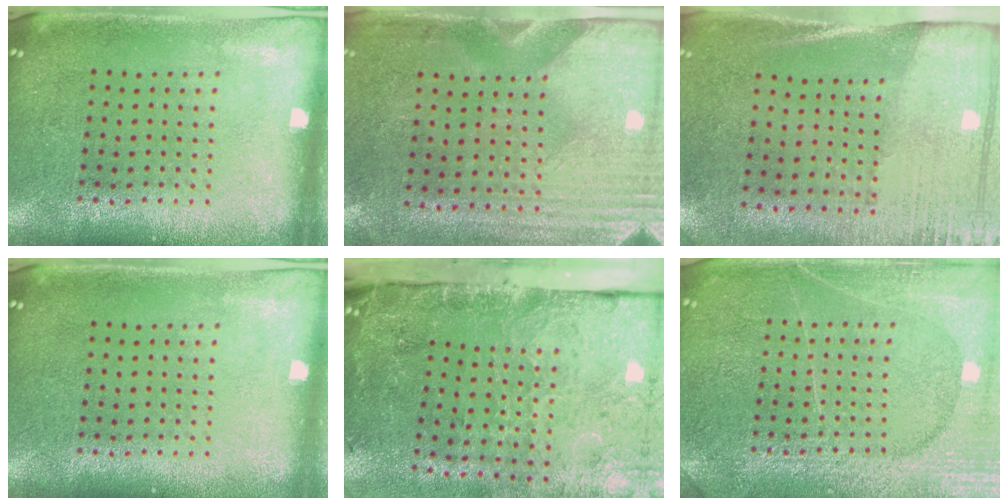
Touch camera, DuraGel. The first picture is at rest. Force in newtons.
{"total": 3.0, "press": 2.6, "slide": 1.5}
{"total": 2.7, "press": 2.3, "slide": 1.4}
{"total": 0.0}
{"total": 4.9, "press": 3.6, "slide": 3.3}
{"total": 6.1, "press": 6.0, "slide": 0.9}